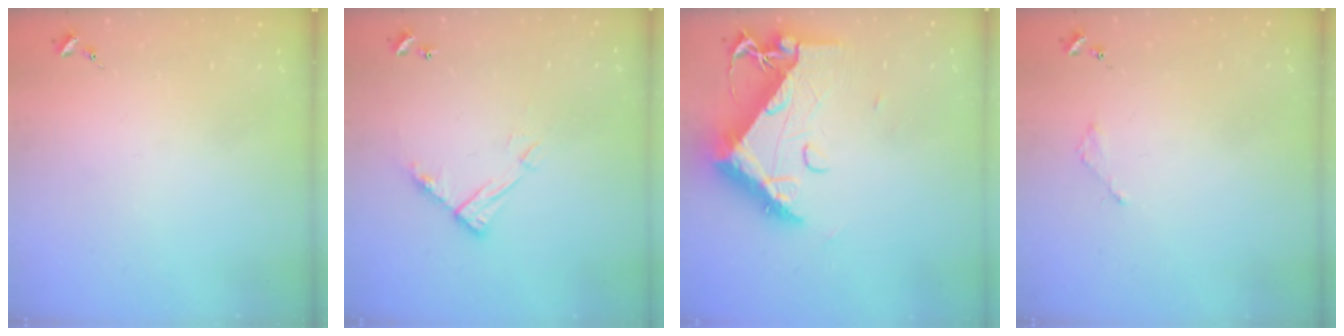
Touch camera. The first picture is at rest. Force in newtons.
{"total": 11.1, "press": 11.0, "slide": 0.5}
{"total": 15.2, "press": 15.1, "slide": 1.3}
{"total": 2.0, "press": 2.0, "slide": 0.3}